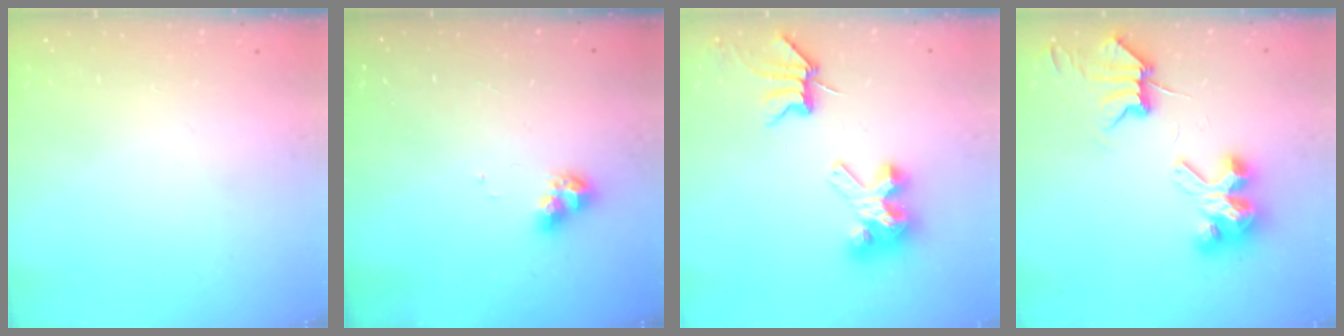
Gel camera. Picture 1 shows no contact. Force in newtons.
{"total": 7.4, "press": 7.3, "slide": 1.0}
{"total": 8.1, "press": 8.1, "slide": 0.6}
{"total": 6.3, "press": 6.3, "slide": 0.8}